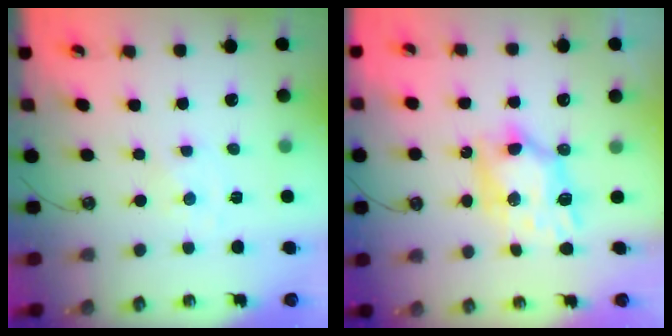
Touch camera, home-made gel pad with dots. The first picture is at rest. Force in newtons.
{"total": 11.2, "press": 11.1, "slide": 0.6}